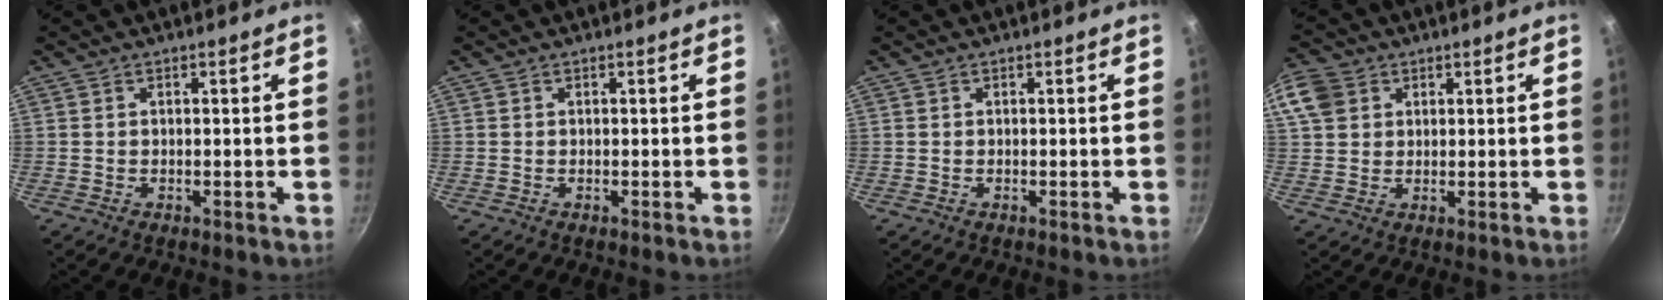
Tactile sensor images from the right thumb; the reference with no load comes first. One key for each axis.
{"total": 0.0}
{"total": 0.0}
{"total": 8.7, "fx": 3.3, "fy": 6.9, "fz": 4.0, "tx": -0.079, "ty": 0.005, "tz": 0.057}